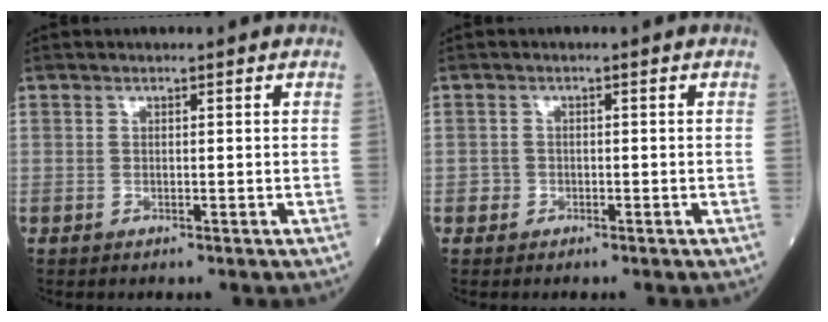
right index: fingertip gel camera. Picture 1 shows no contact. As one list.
[{"total": 1.2, "force": [-0.6, 1.1, -0.1], "torque": [0.004, 0.007, -0.013]}]